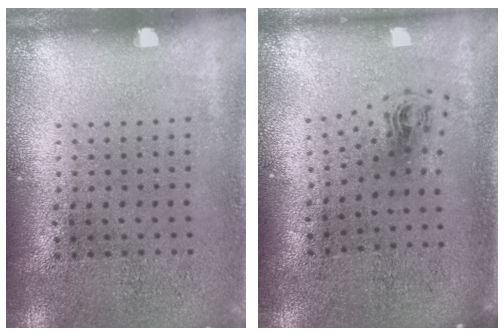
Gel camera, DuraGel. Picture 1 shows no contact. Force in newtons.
{"total": 0.9, "press": 0.4, "slide": 0.8}